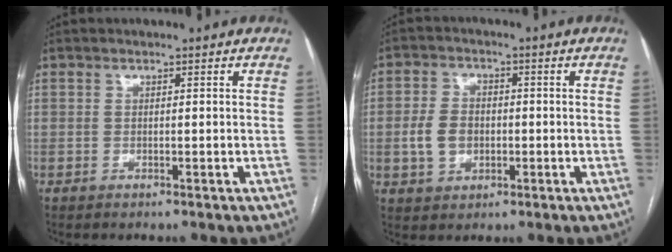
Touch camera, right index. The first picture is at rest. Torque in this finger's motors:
{"motor_torque": [0.67, 0.17, 0.19, 0.04]}